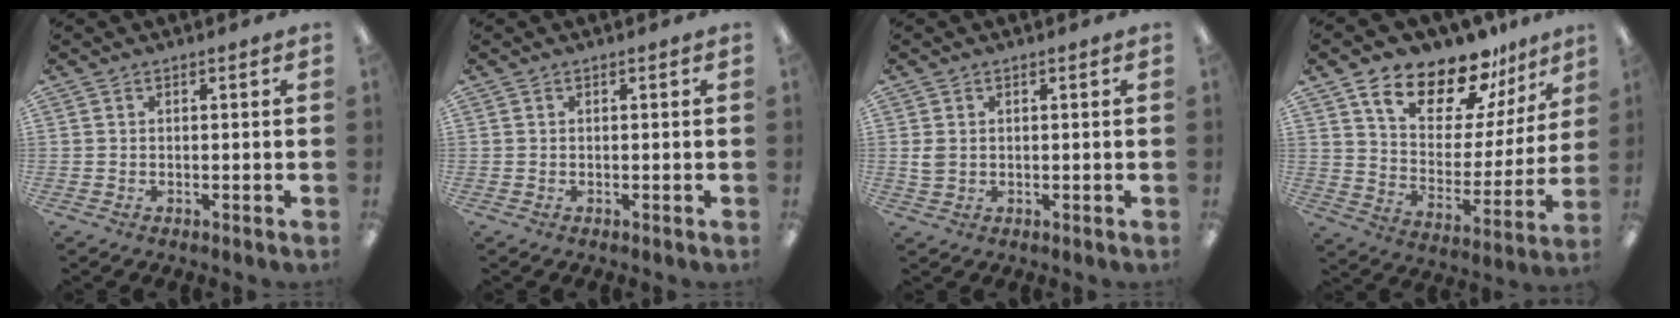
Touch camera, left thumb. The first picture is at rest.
{"total": 0.0}
{"total": 2.5, "force": [0.5, 1.9, 1.6], "torque": [-0.033, 0.005, 0.010]}
{"total": 18.0, "force": [14.2, 7.6, 8.1], "torque": [-0.145, -0.098, 0.248]}